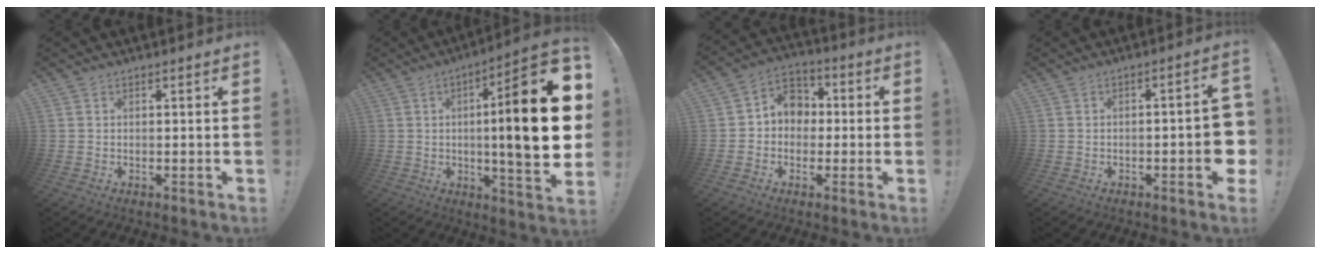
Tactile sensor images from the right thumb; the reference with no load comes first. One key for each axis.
{"total": 22.3, "fx": 1.5, "fy": 3.5, "fz": 22.0, "tx": -0.349, "ty": -0.008, "tz": 0.013}
{"total": 8.3, "fx": 0.1, "fy": 7.7, "fz": 3.3, "tx": -0.046, "ty": 0.014, "tz": 0.009}
{"total": 6.7, "fx": -1.6, "fy": 1.7, "fz": 6.2, "tx": -0.078, "ty": 0.004, "tz": -0.022}